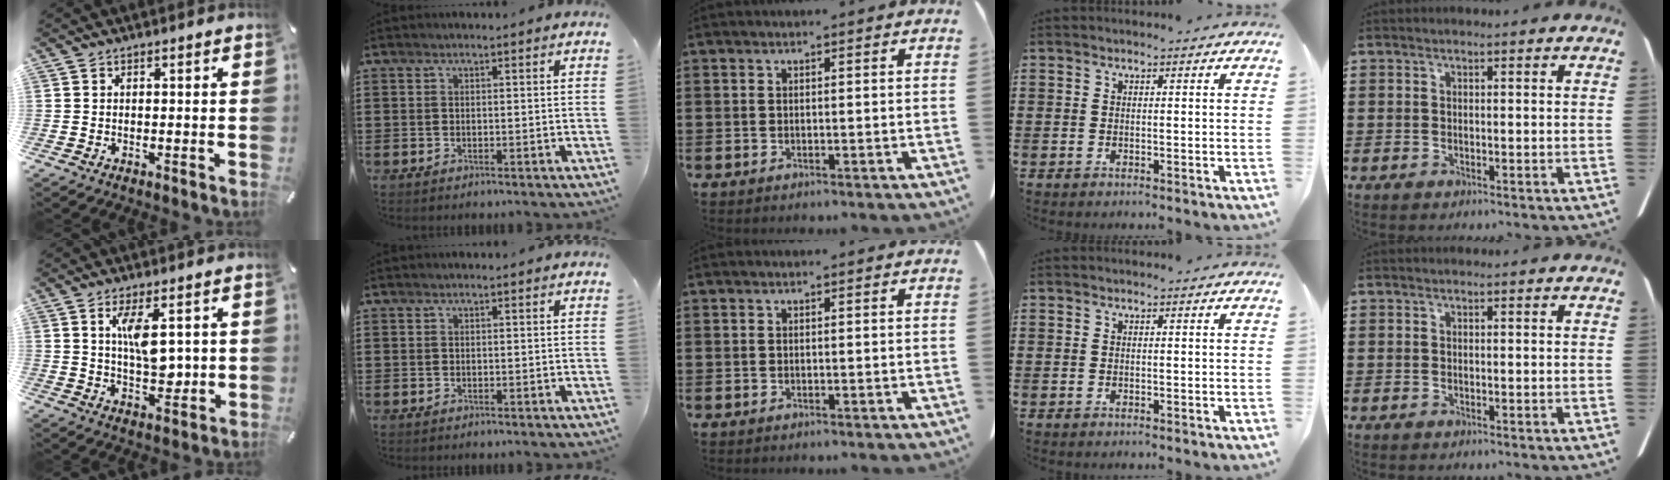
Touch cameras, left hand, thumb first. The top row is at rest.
{"thumb": {"total": 8.7, "force": [2.4, 4.1, 7.3], "torque": [-0.128, -0.006, 0.036]}}